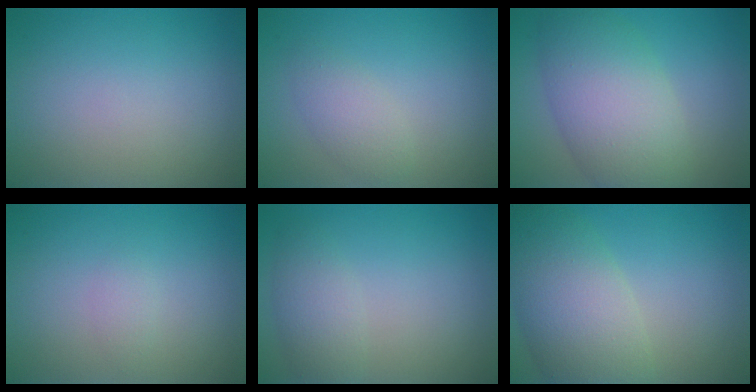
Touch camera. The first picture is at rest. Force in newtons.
{"total": 2.1, "press": 2.1, "slide": 0.2}
{"total": 8.3, "press": 8.3, "slide": 0.2}
{"total": 0.8, "press": 0.8, "slide": 0.1}
{"total": 2.4, "press": 2.4, "slide": 0.1}
{"total": 7.6, "press": 7.6, "slide": 0.7}